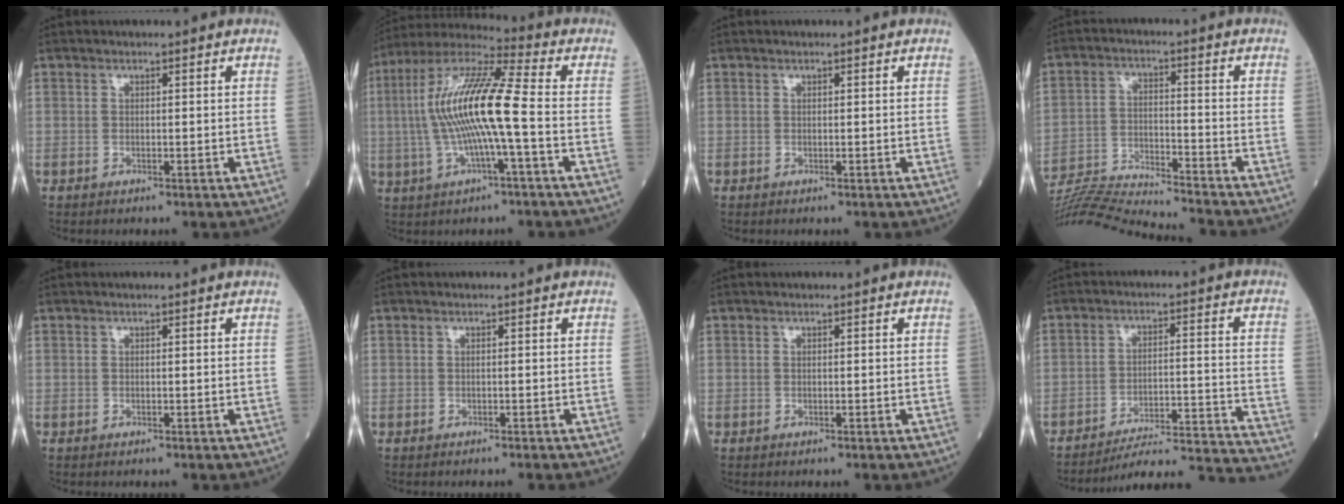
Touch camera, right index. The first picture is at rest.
{"total": 14.5, "force": [-1.1, 0.9, 14.5], "torque": [-0.287, 0.015, -0.028]}
{"total": 0.0}
{"total": 16.0, "force": [-15.5, -1.2, 3.9], "torque": [-0.065, -0.005, -0.257]}
{"total": 0.0}
{"total": 1.4, "force": [-1.2, -0.1, 0.6], "torque": [-0.004, 0.001, -0.016]}
{"total": 0.0}
{"total": 20.4, "force": [-19.8, -1.8, 4.5], "torque": [-0.025, -0.009, -0.271]}